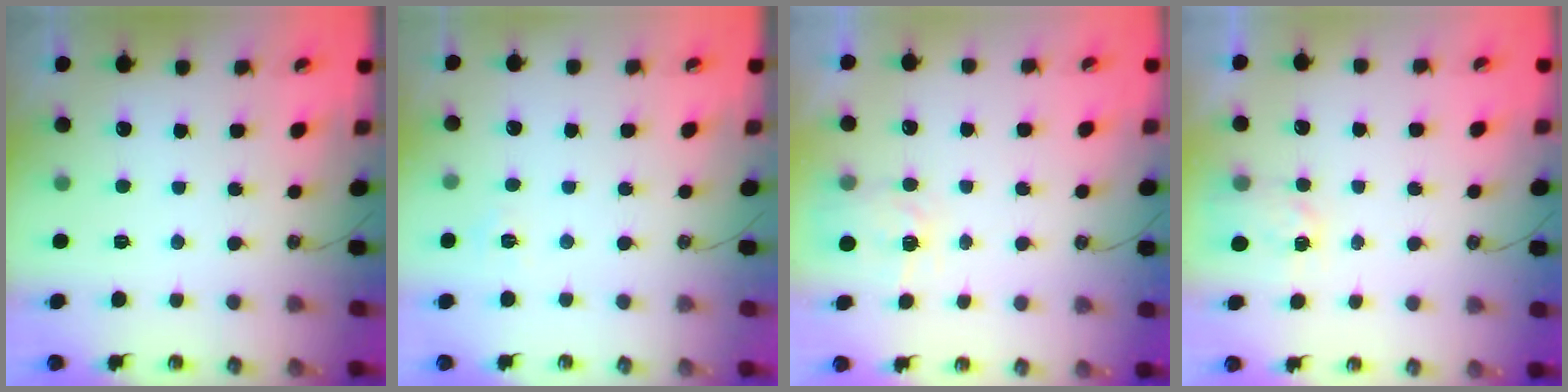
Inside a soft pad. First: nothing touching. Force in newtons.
{"total": 3.5, "press": 3.5, "slide": 0.5}
{"total": 3.6, "press": 3.5, "slide": 0.6}
{"total": 3.0, "press": 2.9, "slide": 0.3}